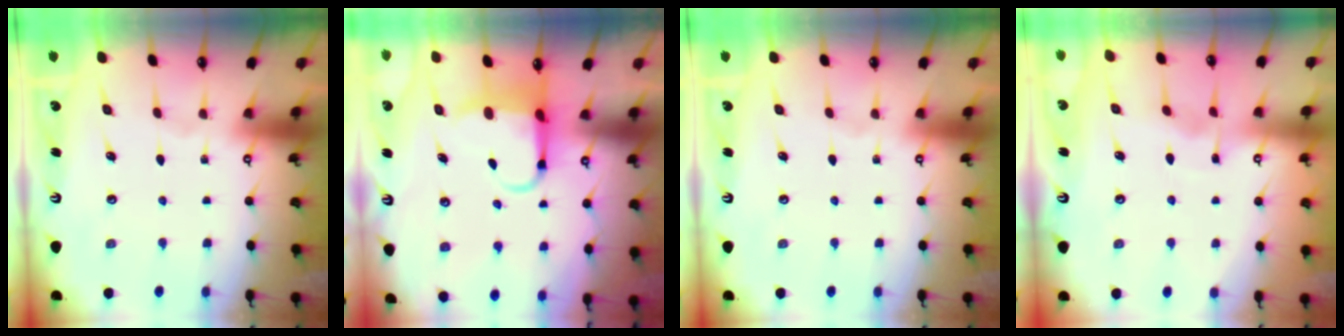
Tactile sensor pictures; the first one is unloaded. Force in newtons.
{"total": 5.7, "press": 5.5, "slide": 1.5}
{"total": 0.0}
{"total": 2.6, "press": 2.6, "slide": 0.2}